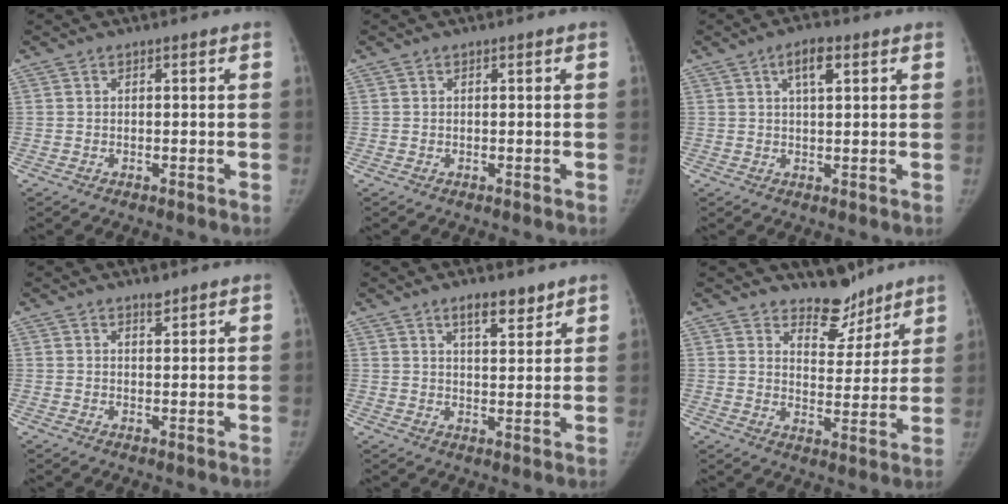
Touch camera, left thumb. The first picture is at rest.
{"total": 0.0}
{"total": 4.7, "force": [2.1, 1.8, 3.9], "torque": [-0.060, -0.002, 0.032]}
{"total": 1.8, "force": [1.5, 0.6, 0.7], "torque": [-0.003, -0.011, 0.023]}
{"total": 5.7, "force": [4.2, 1.9, 3.4], "torque": [-0.037, -0.029, 0.065]}
{"total": 8.1, "force": [6.9, 3.8, 1.5], "torque": [0.017, -0.057, 0.116]}